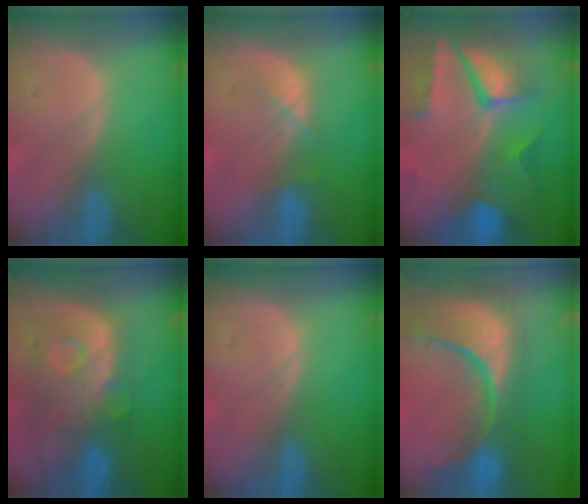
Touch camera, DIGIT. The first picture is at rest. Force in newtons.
{"total": 2.4, "press": 2.3, "slide": 0.5}
{"total": 10.1, "press": 8.5, "slide": 5.5}
{"total": 11.2, "press": 9.7, "slide": 5.5}
{"total": 0.0}
{"total": 15.4, "press": 12.1, "slide": 9.6}